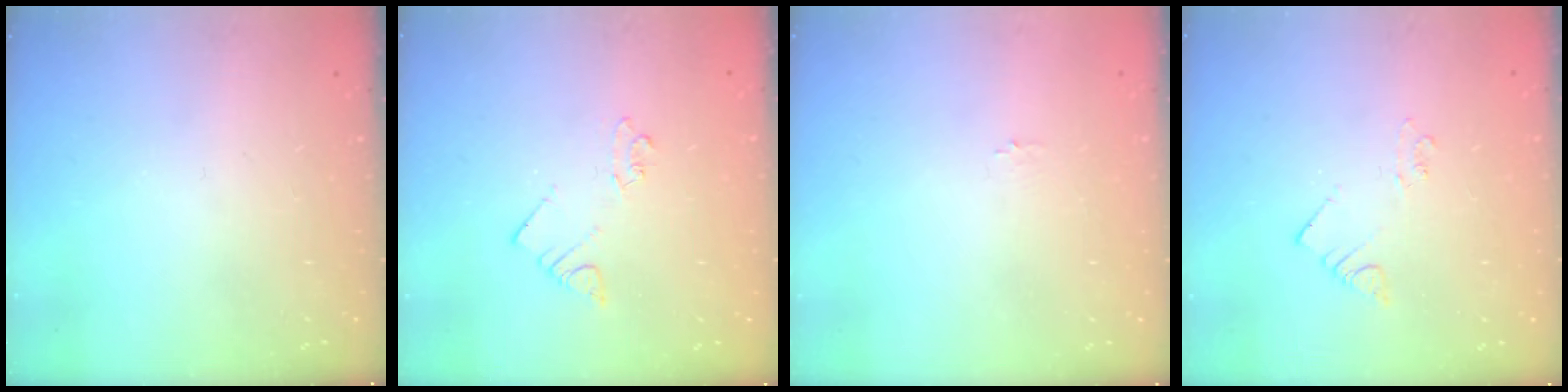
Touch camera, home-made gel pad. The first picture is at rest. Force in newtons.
{"total": 2.0, "press": 2.0, "slide": 0.2}
{"total": 0.8, "press": 0.8, "slide": 0.2}
{"total": 1.9, "press": 1.9, "slide": 0.3}